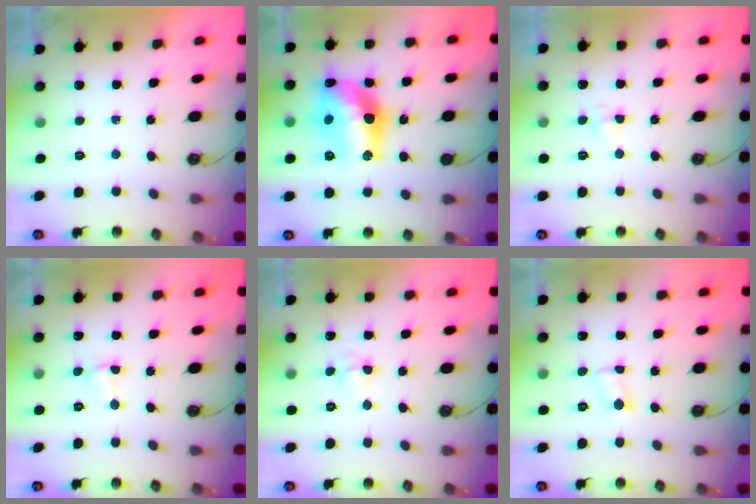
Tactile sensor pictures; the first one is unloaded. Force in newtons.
{"total": 16.9, "press": 16.4, "slide": 4.2}
{"total": 2.8, "press": 2.7, "slide": 0.5}
{"total": 1.8, "press": 1.7, "slide": 0.5}
{"total": 3.8, "press": 3.7, "slide": 0.7}
{"total": 4.6, "press": 3.2, "slide": 3.4}